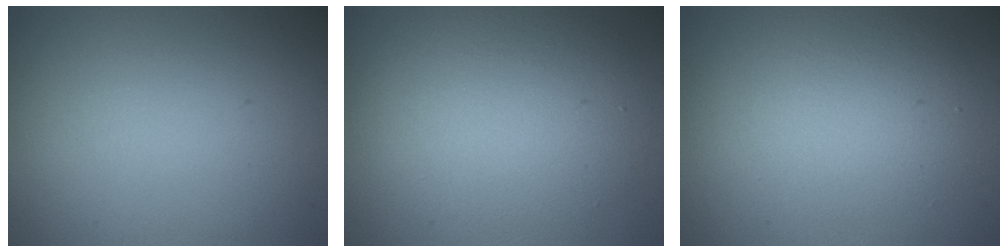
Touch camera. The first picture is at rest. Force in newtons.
{"total": 5.9, "press": 5.9, "slide": 0.3}
{"total": 4.7, "press": 4.6, "slide": 0.7}